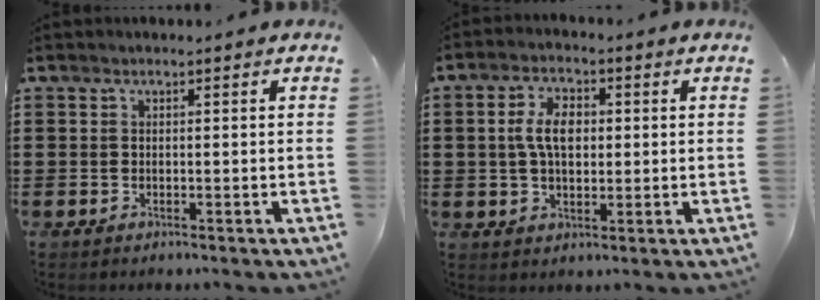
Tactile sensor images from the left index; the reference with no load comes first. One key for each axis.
{"total": 5.8, "fx": 0.8, "fy": 3.3, "fz": 4.8, "tx": -0.099, "ty": 0.008, "tz": 0.007}